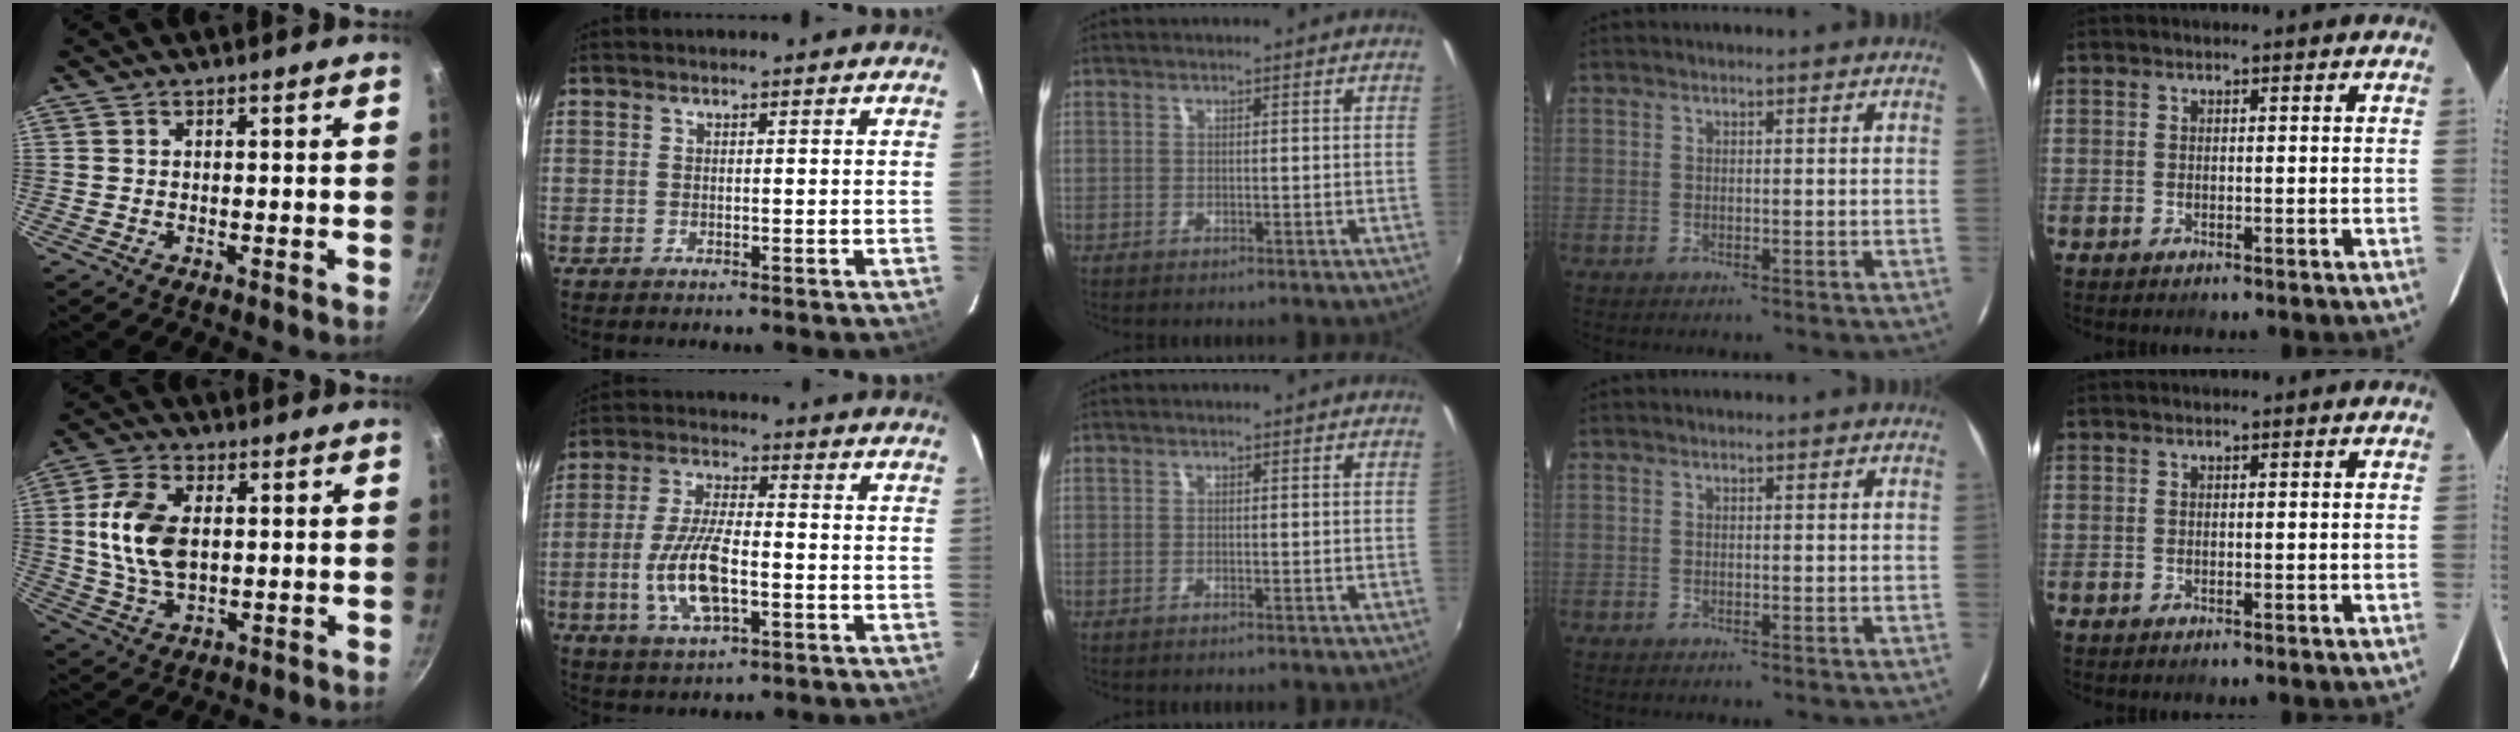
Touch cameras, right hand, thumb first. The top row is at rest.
{"thumb": {"total": 11.9, "force": [1.3, 7.1, 9.4], "torque": [-0.172, 0.004, 0.023]}, "index": {"total": 11.3, "force": [-3.0, 4.1, 10.2], "torque": [-0.210, -0.004, -0.054]}}